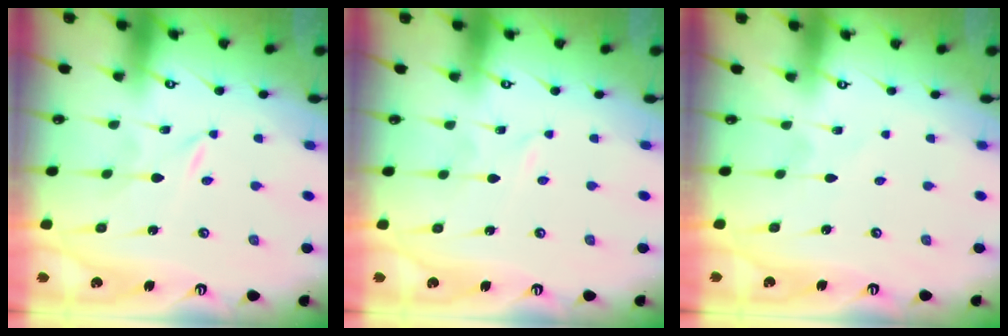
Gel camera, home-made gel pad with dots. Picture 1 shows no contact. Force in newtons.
{"total": 0.0}
{"total": 1.4, "press": 1.4, "slide": 0.1}